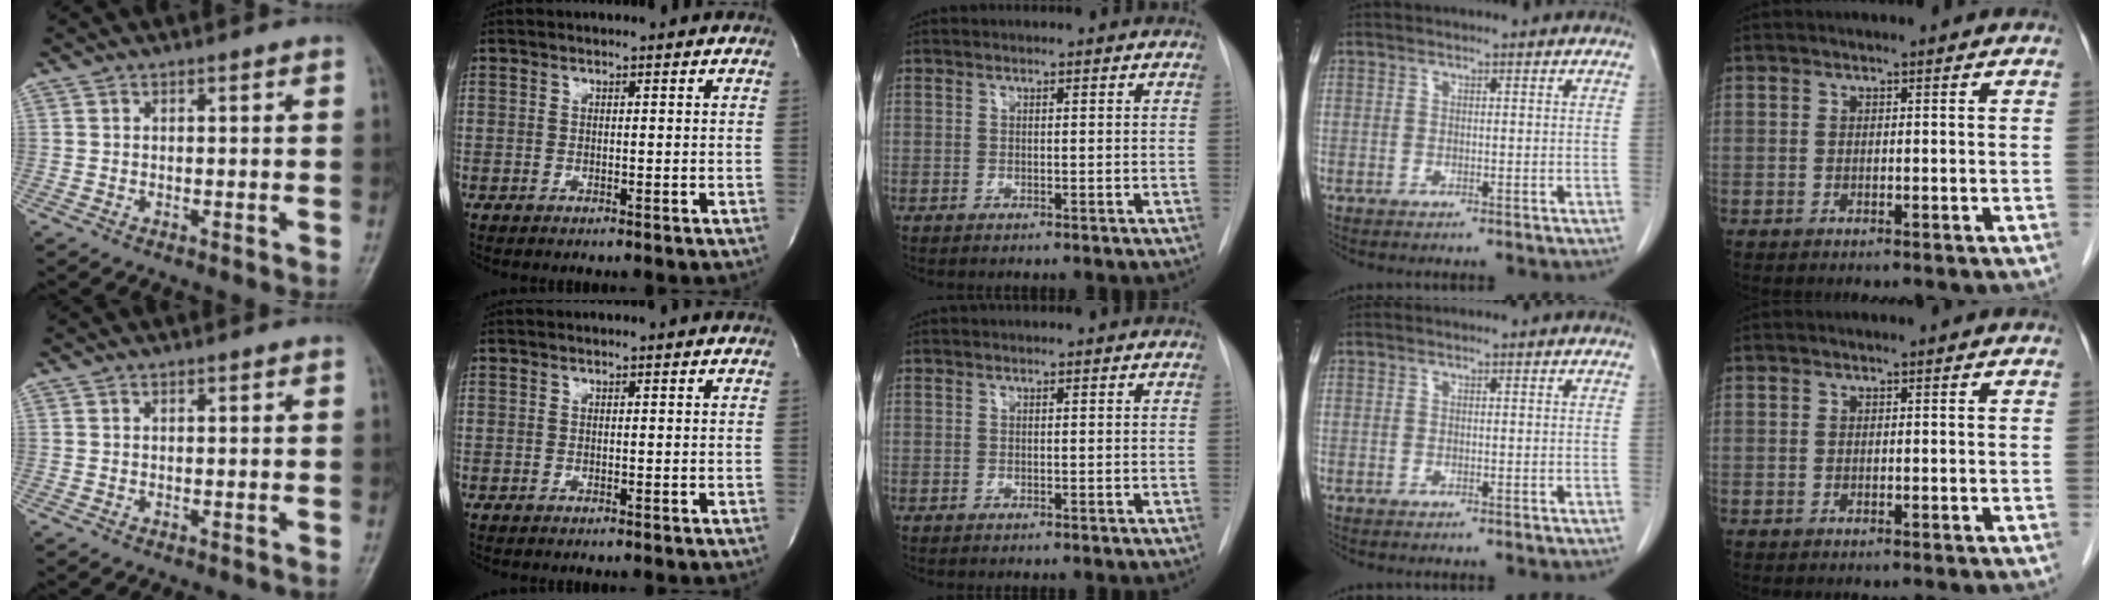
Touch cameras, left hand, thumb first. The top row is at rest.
{"thumb": {"total": 0.6, "force": [0.2, 0.4, 0.4], "torque": [-0.002, 0.000, 0.003]}}